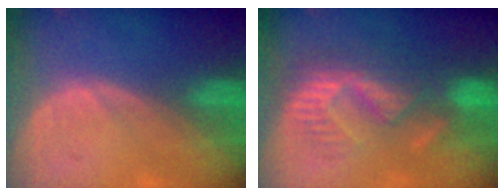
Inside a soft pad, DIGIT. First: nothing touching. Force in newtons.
{"total": 8.6, "press": 8.2, "slide": 2.8}